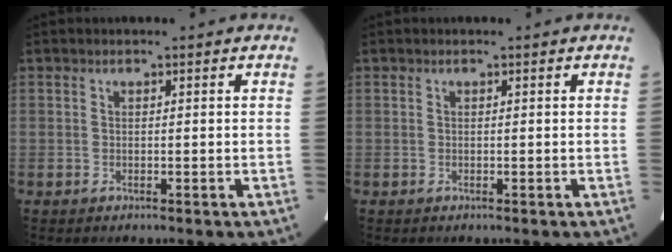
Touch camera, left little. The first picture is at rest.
{"total": 0.0}